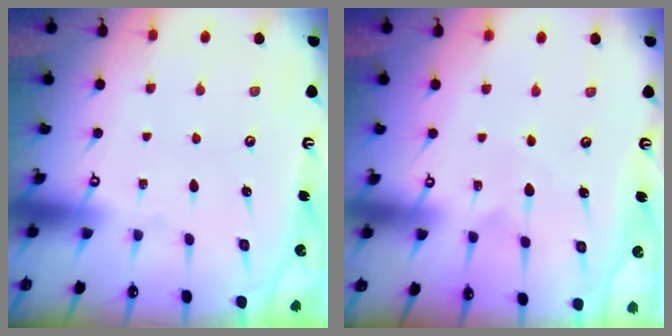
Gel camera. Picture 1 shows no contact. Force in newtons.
{"total": 4.5, "press": 4.5, "slide": 0.3}